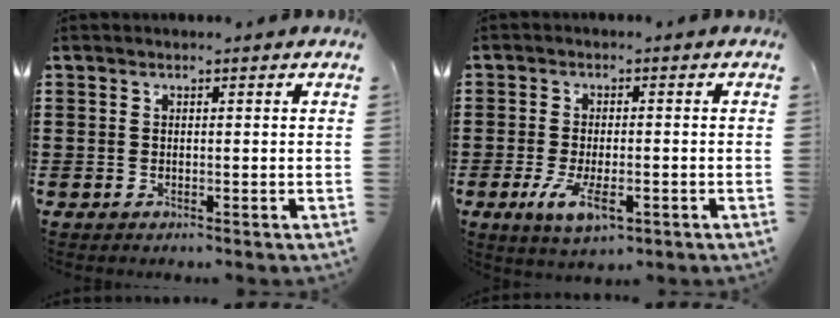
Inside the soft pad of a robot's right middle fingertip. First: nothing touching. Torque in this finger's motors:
{"motor_torque": [2.14, 0.00, 0.55, 0.20]}